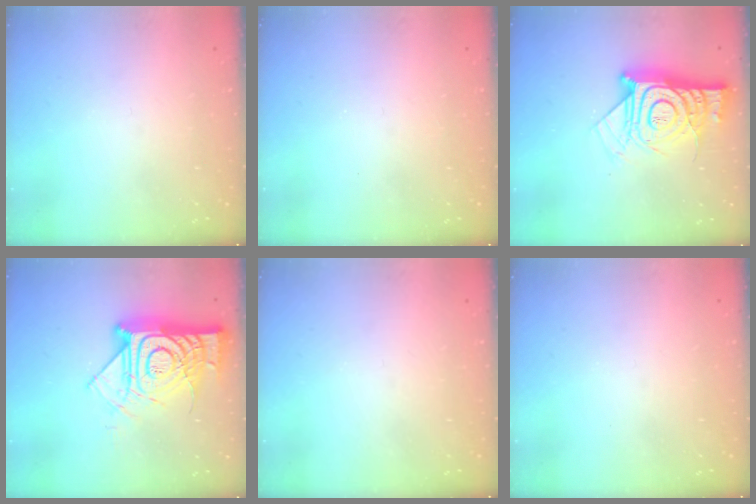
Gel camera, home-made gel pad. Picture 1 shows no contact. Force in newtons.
{"total": 1.6, "press": 1.6, "slide": 0.2}
{"total": 17.0, "press": 16.9, "slide": 1.6}
{"total": 20.6, "press": 20.6, "slide": 1.9}
{"total": 0.0}
{"total": 0.0}